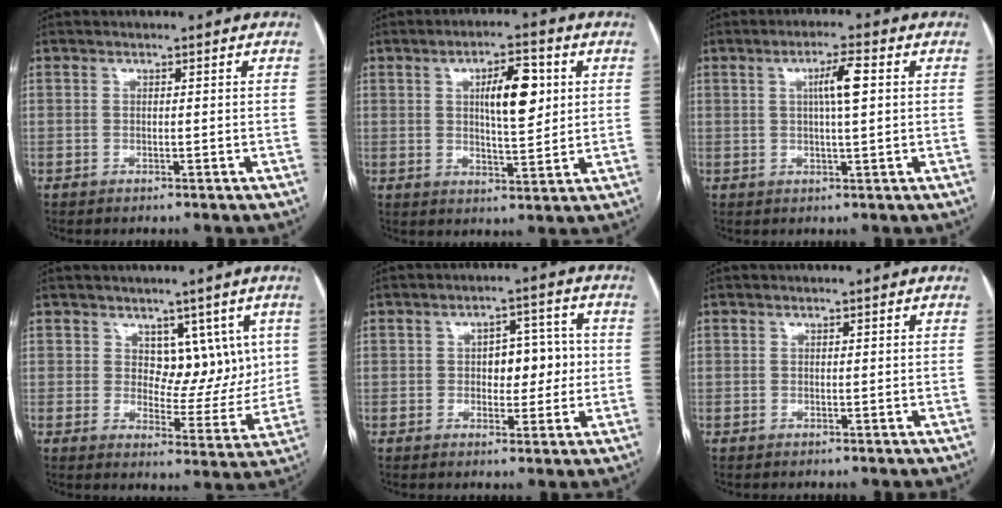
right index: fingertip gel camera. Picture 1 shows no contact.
{"total": 8.5, "force": [2.2, 2.5, 7.8], "torque": [-0.125, 0.009, 0.039]}
{"total": 4.8, "force": [1.0, 0.2, 4.7], "torque": [-0.084, 0.004, 0.017]}
{"total": 7.8, "force": [3.2, 4.9, 5.1], "torque": [-0.047, 0.004, 0.053]}
{"total": 6.2, "force": [0.1, 3.5, 5.2], "torque": [-0.065, 0.023, 0.005]}
{"total": 0.0}